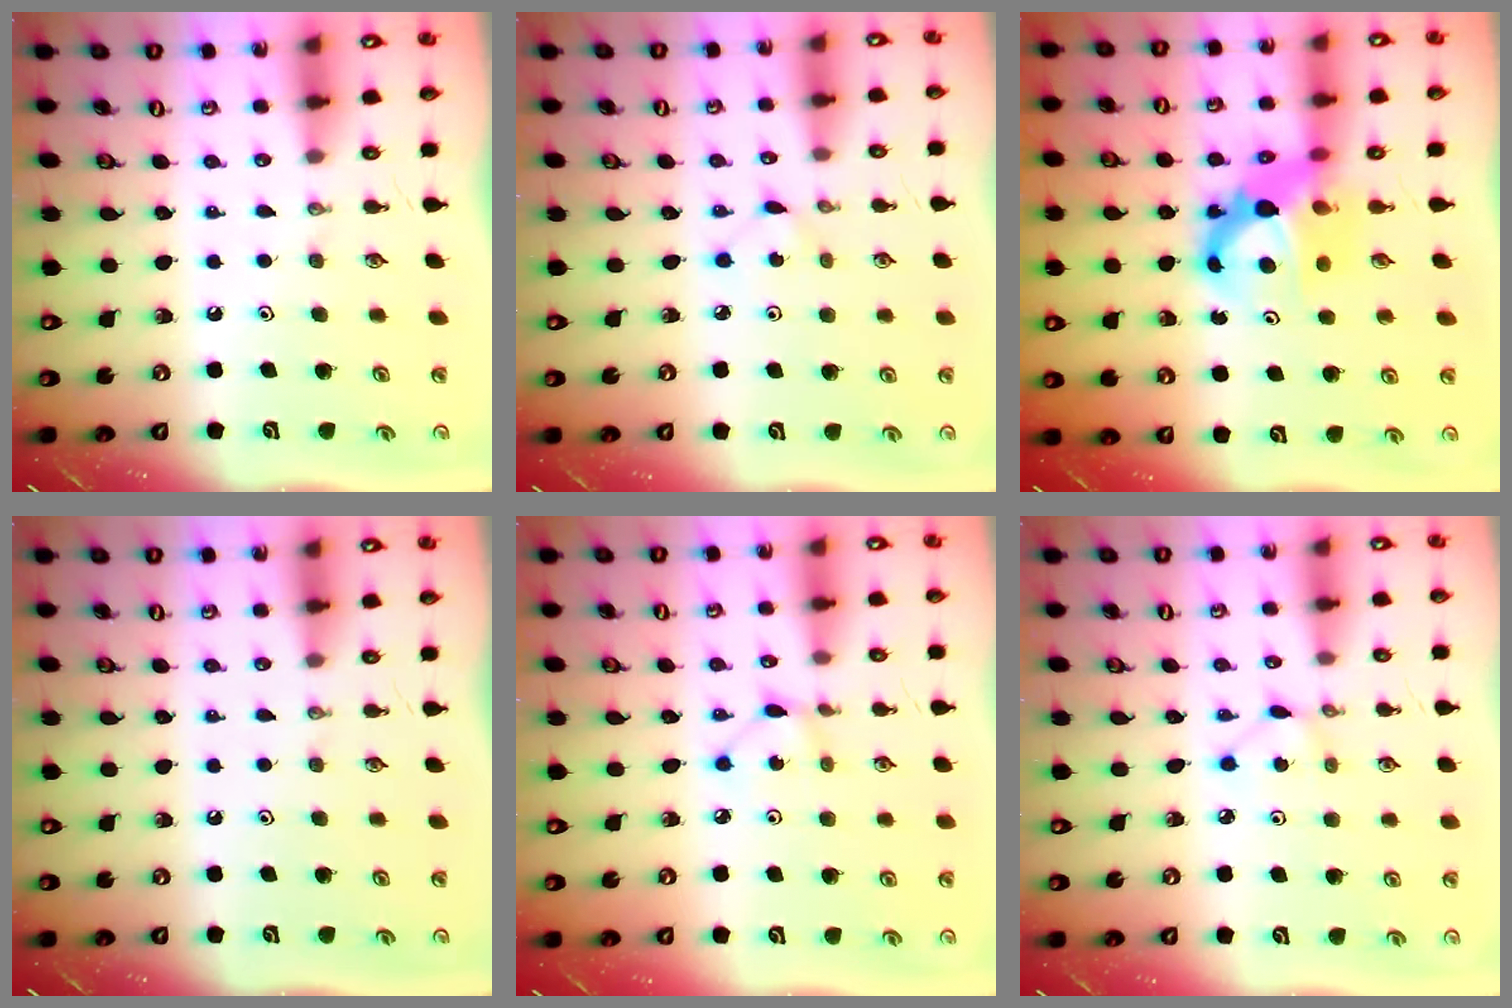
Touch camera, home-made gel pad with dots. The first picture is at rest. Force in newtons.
{"total": 2.6, "press": 2.6, "slide": 0.2}
{"total": 9.2, "press": 9.2, "slide": 0.9}
{"total": 0.0}
{"total": 2.0, "press": 2.0, "slide": 0.2}
{"total": 1.9, "press": 1.9, "slide": 0.2}